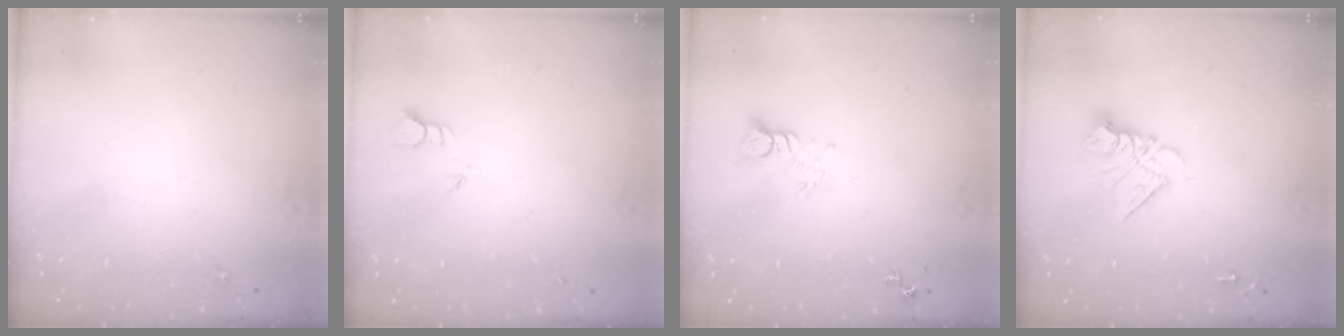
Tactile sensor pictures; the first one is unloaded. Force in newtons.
{"total": 2.0, "press": 2.0, "slide": 0.1}
{"total": 4.4, "press": 4.4, "slide": 0.4}
{"total": 9.8, "press": 9.7, "slide": 0.8}